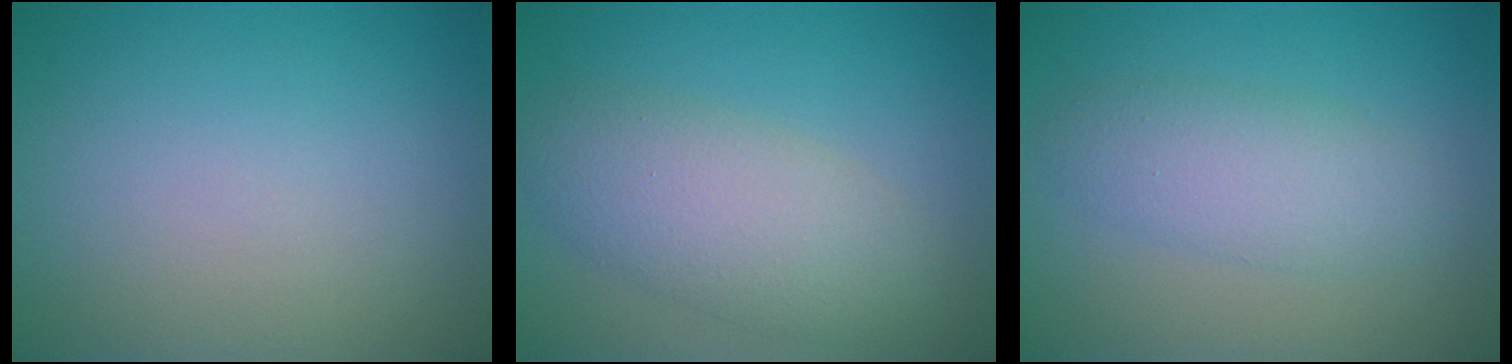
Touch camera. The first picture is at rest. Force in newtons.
{"total": 5.5, "press": 5.5, "slide": 0.2}
{"total": 3.5, "press": 3.5, "slide": 0.1}